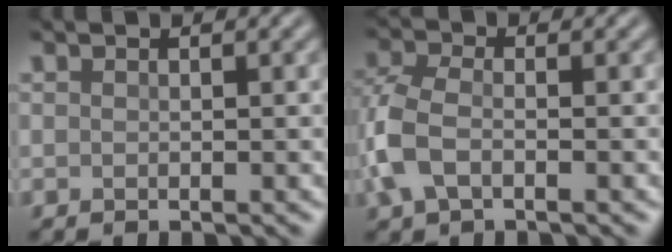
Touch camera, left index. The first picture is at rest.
{"total": 4.6, "force": [-1.3, 2.6, 3.6], "torque": [-0.098, 0.004, -0.038]}